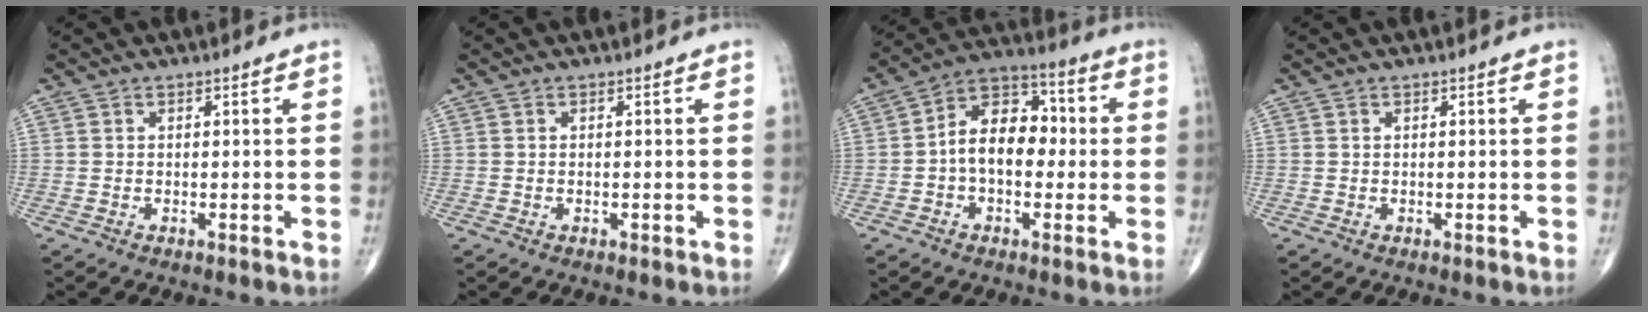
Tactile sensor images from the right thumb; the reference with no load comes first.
{"total": 0.0}
{"total": 11.6, "force": [-0.5, 7.6, 8.8], "torque": [-0.117, 0.037, -0.021]}
{"total": 0.0}